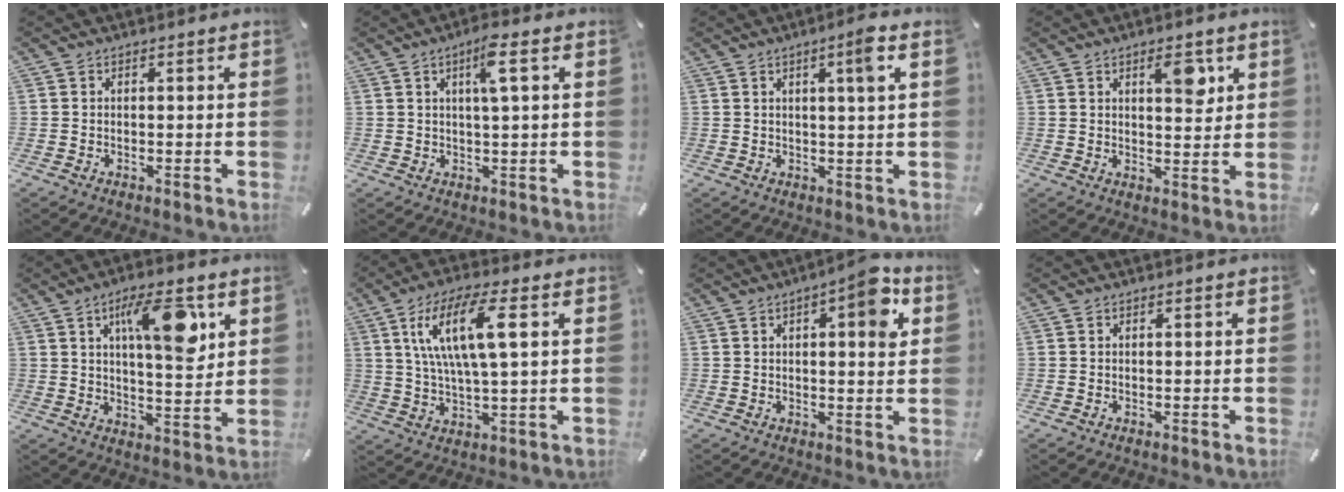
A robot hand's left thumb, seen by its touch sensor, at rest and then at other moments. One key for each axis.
{"total": 6.1, "fx": 2.2, "fy": 0.7, "fz": 5.6, "tx": -0.106, "ty": -0.002, "tz": 0.032}
{"total": 5.2, "fx": 2.3, "fy": 0.1, "fz": 4.6, "tx": -0.078, "ty": -0.006, "tz": 0.031}
{"total": 6.6, "fx": 3.2, "fy": 3.0, "fz": 5.0, "tx": -0.051, "ty": -0.016, "tz": 0.043}
{"total": 13.4, "fx": 6.0, "fy": 4.7, "fz": 11.0, "tx": -0.174, "ty": -0.017, "tz": 0.096}
{"total": 14.2, "fx": 4.9, "fy": 3.8, "fz": 12.7, "tx": -0.268, "ty": 0.005, "tz": 0.077}
{"total": 8.9, "fx": 3.6, "fy": 2.7, "fz": 7.7, "tx": -0.095, "ty": -0.016, "tz": 0.050}
{"total": 0.0}